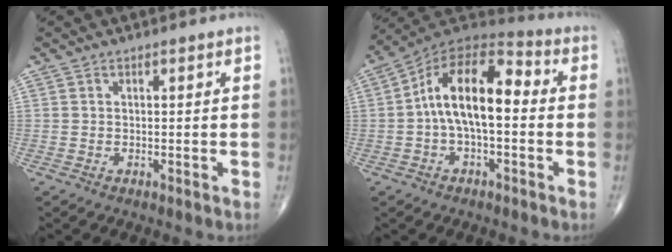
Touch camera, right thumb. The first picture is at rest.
{"total": 14.9, "force": [0.2, 7.4, 13.0], "torque": [-0.205, 0.049, -0.012]}